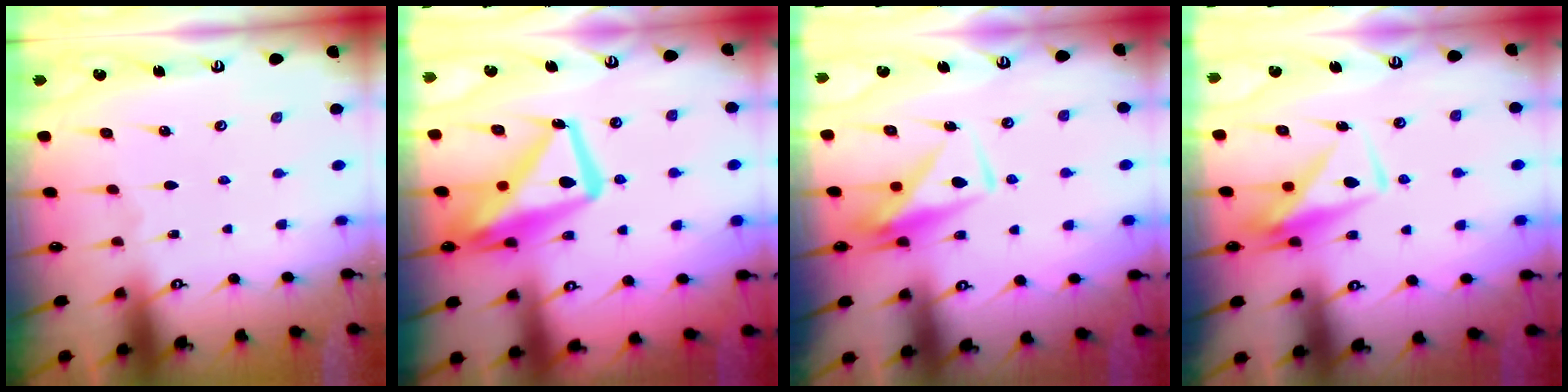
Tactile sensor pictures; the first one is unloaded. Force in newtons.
{"total": 16.8, "press": 16.8, "slide": 1.5}
{"total": 7.5, "press": 7.4, "slide": 0.7}
{"total": 7.5, "press": 7.4, "slide": 0.7}